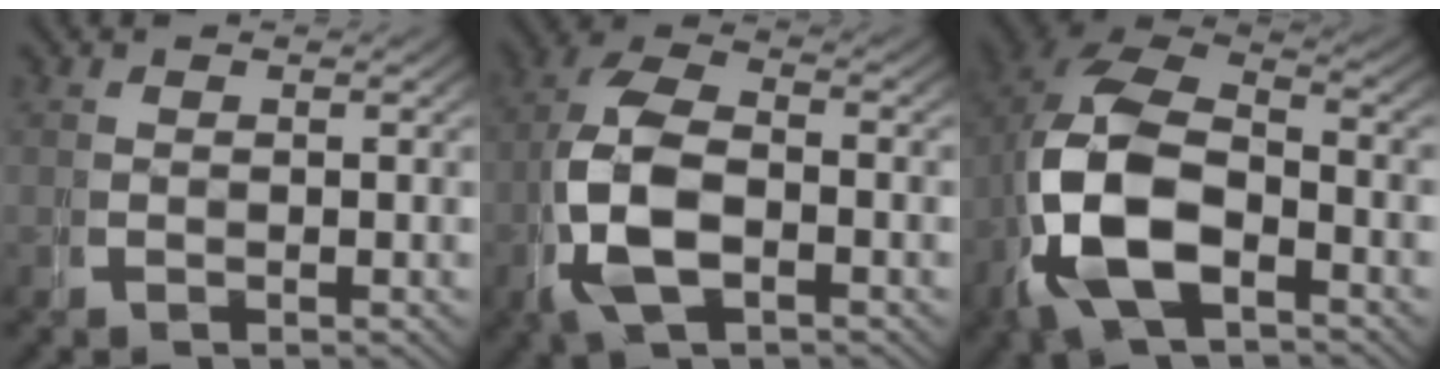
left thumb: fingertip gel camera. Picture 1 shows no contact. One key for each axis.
{"total": 9.4, "fx": -1.3, "fy": 6.2, "fz": 6.9, "tx": -0.167, "ty": -0.033, "tz": -0.010}
{"total": 14.7, "fx": -1.0, "fy": 10.7, "fz": 10.0, "tx": -0.234, "ty": -0.038, "tz": -0.011}